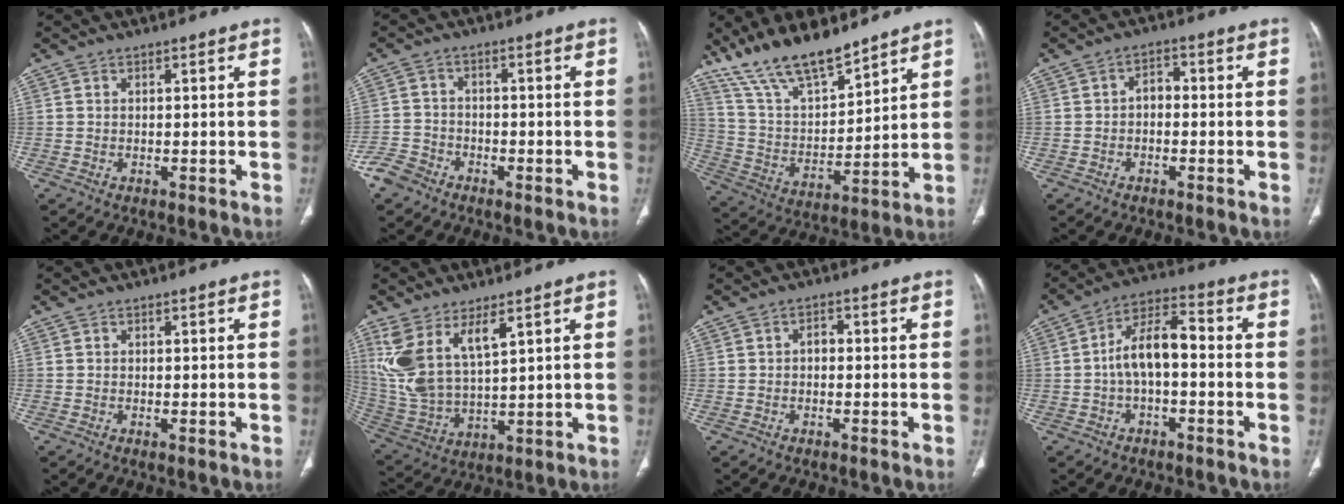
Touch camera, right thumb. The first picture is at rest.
{"total": 4.5, "force": [-3.3, 2.9, 0.9], "torque": [-0.008, 0.015, -0.070]}
{"total": 16.8, "force": [13.5, 5.0, 8.6], "torque": [-0.129, -0.067, 0.259]}
{"total": 2.9, "force": [-0.6, 2.0, 2.0], "torque": [-0.020, 0.017, -0.020]}
{"total": 0.5, "force": [-0.2, 0.1, 0.4], "torque": [-0.011, -0.002, -0.005]}
{"total": 12.7, "force": [6.4, 5.3, 9.6], "torque": [-0.205, -0.026, 0.147]}
{"total": 2.0, "force": [-0.3, 1.3, 1.5], "torque": [-0.017, 0.010, -0.009]}
{"total": 9.5, "force": [-1.1, 4.7, 8.1], "torque": [-0.140, 0.041, -0.030]}